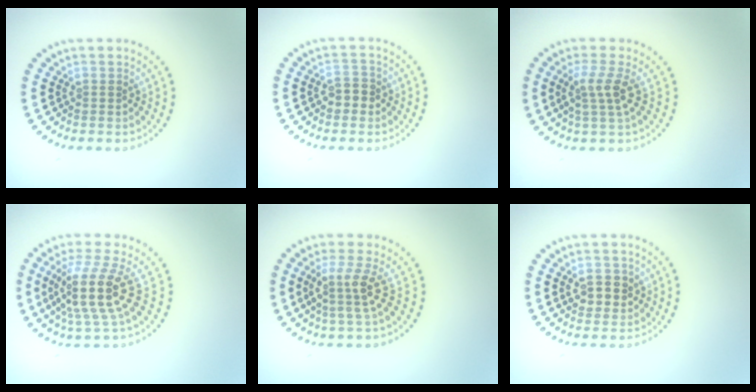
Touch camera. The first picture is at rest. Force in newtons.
{"total": 1.9, "press": 1.8, "slide": 0.5}
{"total": 2.7, "press": 2.1, "slide": 1.8}
{"total": 4.9, "press": 3.7, "slide": 3.2}
{"total": 3.0, "press": 2.3, "slide": 2.0}
{"total": 2.4, "press": 2.3, "slide": 0.6}